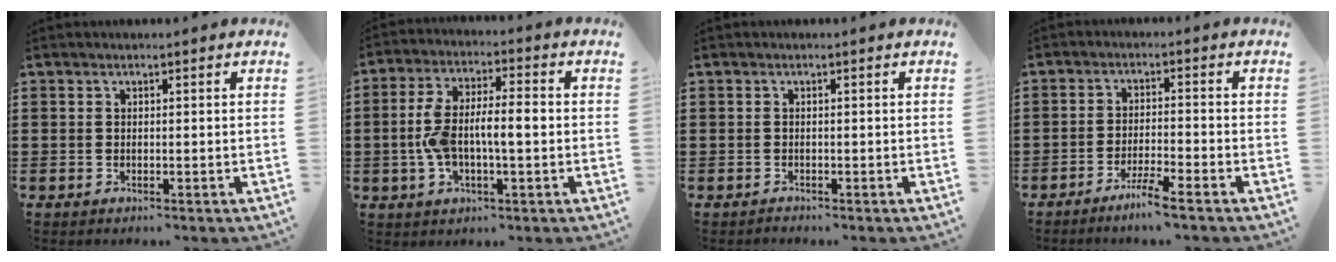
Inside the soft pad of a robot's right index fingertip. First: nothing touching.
{"total": 8.1, "force": [-0.8, 3.2, 7.4], "torque": [-0.159, 0.002, -0.023]}
{"total": 0.6, "force": [-0.5, 0.3, -0.1], "torque": [0.002, 0.004, -0.013]}
{"total": 3.9, "force": [-3.2, -0.5, 2.1], "torque": [-0.050, -0.010, -0.063]}